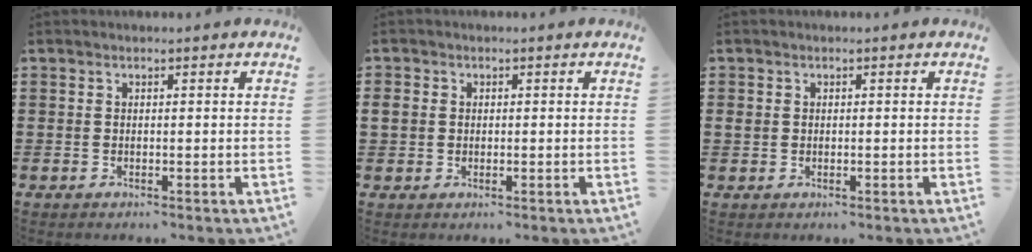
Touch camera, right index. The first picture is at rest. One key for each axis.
{"total": 1.8, "fx": 0.1, "fy": 1.6, "fz": 0.7, "tx": -0.018, "ty": 0.008, "tz": 0.001}
{"total": 1.0, "fx": 0.1, "fy": 0.9, "fz": 0.4, "tx": -0.009, "ty": 0.007, "tz": 0.001}